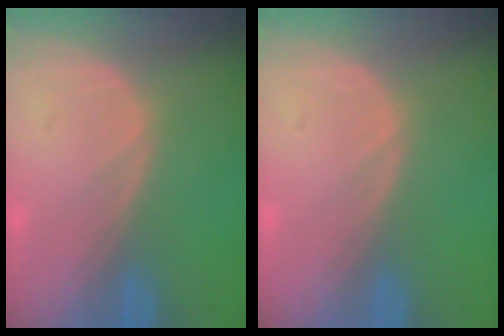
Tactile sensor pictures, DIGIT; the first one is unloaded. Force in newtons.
{"total": 0.0}